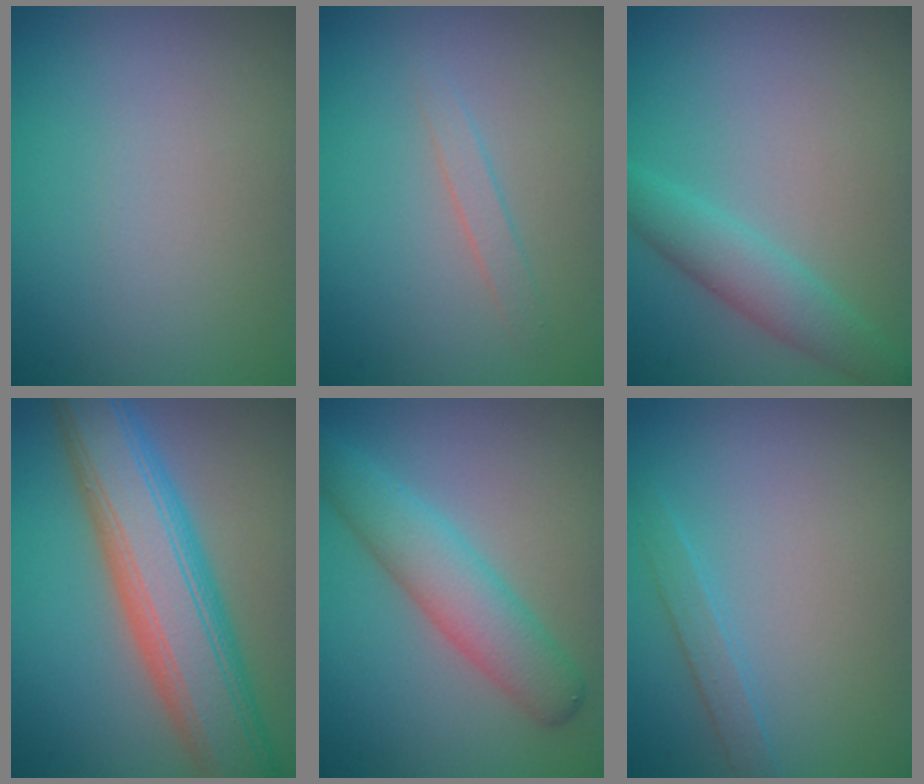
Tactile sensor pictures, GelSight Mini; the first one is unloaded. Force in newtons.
{"total": 1.1, "press": 1.1, "slide": 0.1}
{"total": 3.3, "press": 3.3, "slide": 0.1}
{"total": 10.0, "press": 10.0, "slide": 0.2}
{"total": 4.8, "press": 4.8, "slide": 0.1}
{"total": 1.3, "press": 1.3, "slide": 0.1}